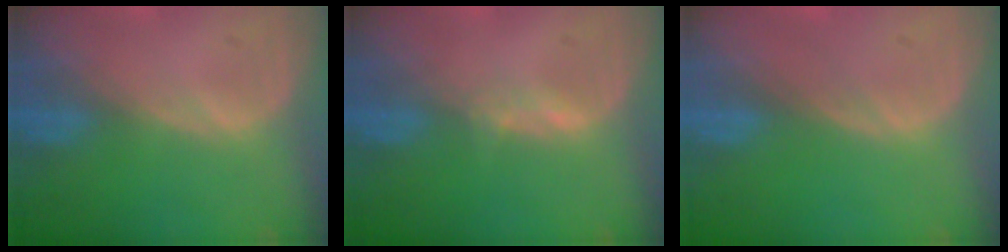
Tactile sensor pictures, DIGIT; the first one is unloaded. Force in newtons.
{"total": 1.1, "press": 1.1, "slide": 0.3}
{"total": 0.0}